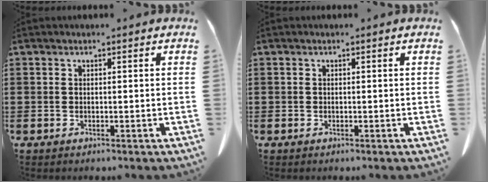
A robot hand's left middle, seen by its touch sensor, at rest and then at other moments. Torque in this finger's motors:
{"motor_torque": [0.43, 0.00, -0.02, 0.02]}